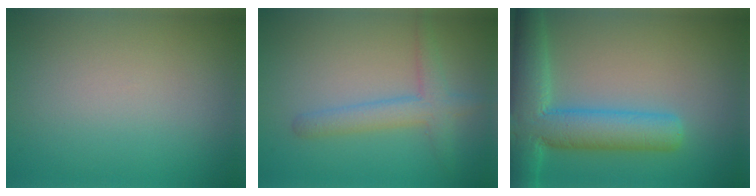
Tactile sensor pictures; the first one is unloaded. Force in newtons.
{"total": 3.1, "press": 3.1, "slide": 0.1}
{"total": 8.6, "press": 8.6, "slide": 0.5}